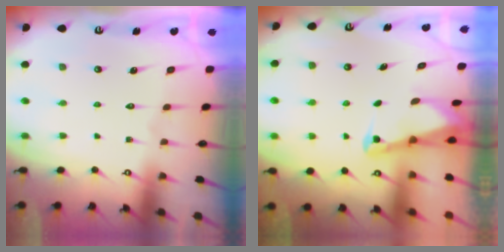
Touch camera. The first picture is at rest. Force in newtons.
{"total": 2.1, "press": 2.1, "slide": 0.3}